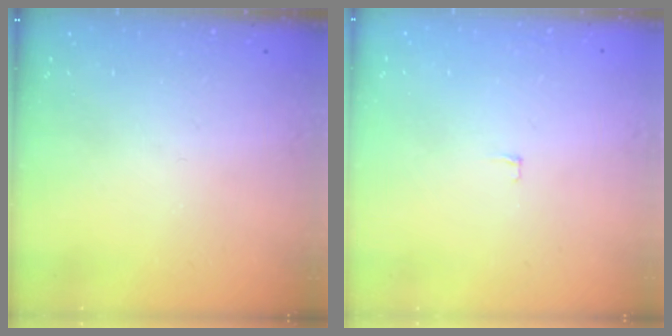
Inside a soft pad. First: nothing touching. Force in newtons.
{"total": 2.4, "press": 2.4, "slide": 0.2}